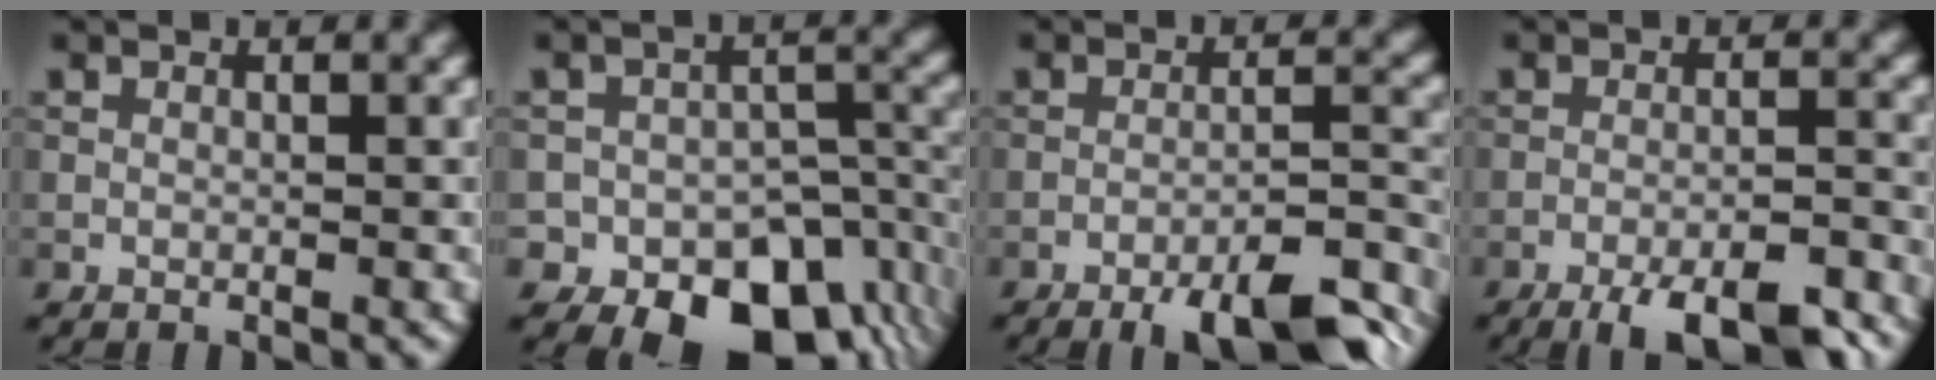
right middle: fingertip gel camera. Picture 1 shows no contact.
{"total": 12.4, "force": [-6.7, 8.5, 6.2], "torque": [-0.078, 0.002, -0.080]}
{"total": 10.0, "force": [-7.5, 2.2, 6.2], "torque": [-0.090, -0.008, -0.100]}
{"total": 8.6, "force": [-6.6, 2.1, 5.1], "torque": [-0.079, -0.014, -0.094]}